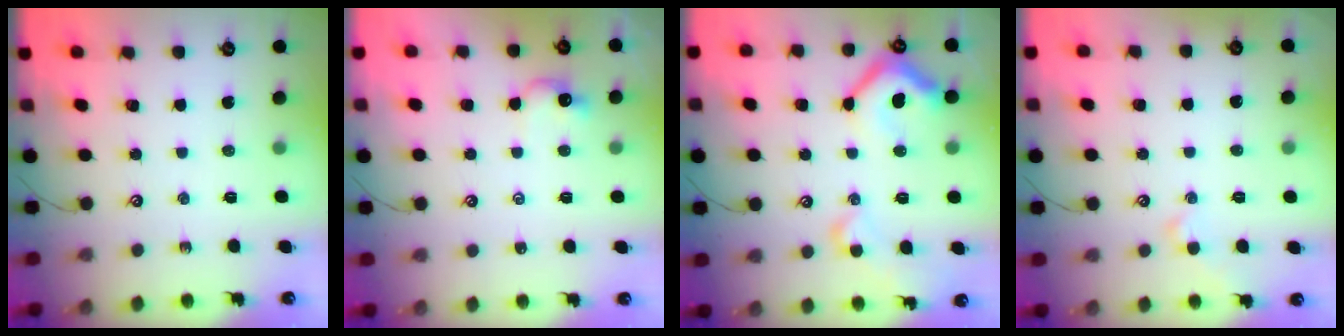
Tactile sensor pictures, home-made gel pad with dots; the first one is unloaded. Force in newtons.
{"total": 3.2, "press": 3.1, "slide": 0.6}
{"total": 13.6, "press": 13.5, "slide": 1.9}
{"total": 1.0, "press": 1.0, "slide": 0.1}